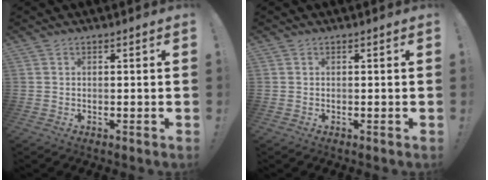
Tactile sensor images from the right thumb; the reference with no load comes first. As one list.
[{"total": 0.0}]